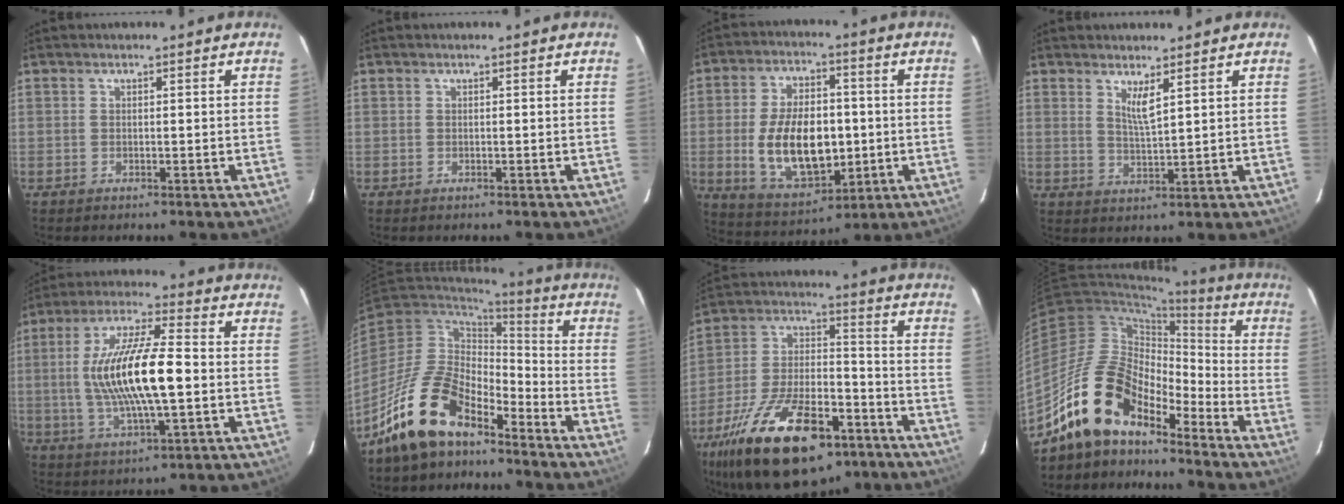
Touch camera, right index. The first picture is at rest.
{"total": 0.0}
{"total": 16.1, "force": [-1.5, 9.1, 13.2], "torque": [-0.259, 0.001, -0.005]}
{"total": 3.6, "force": [2.2, 0.3, 2.9], "torque": [-0.054, -0.011, 0.038]}
{"total": 17.1, "force": [-0.6, 4.3, 16.6], "torque": [-0.317, 0.004, -0.009]}
{"total": 14.8, "force": [-11.1, 6.4, 7.4], "torque": [-0.156, 0.006, -0.206]}
{"total": 27.0, "force": [-16.0, 11.8, 18.3], "torque": [-0.348, -0.014, -0.253]}
{"total": 15.4, "force": [-12.4, 6.2, 6.8], "torque": [-0.126, 0.013, -0.236]}